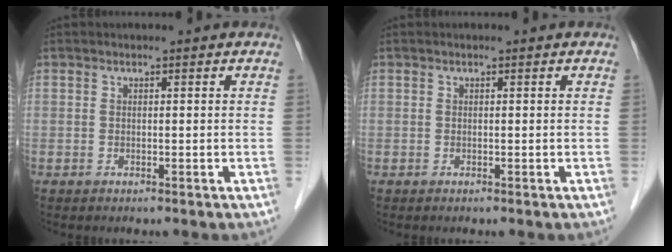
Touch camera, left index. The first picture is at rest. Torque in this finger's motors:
{"motor_torque": [0.26, -0.34, 0.05, 0.00]}